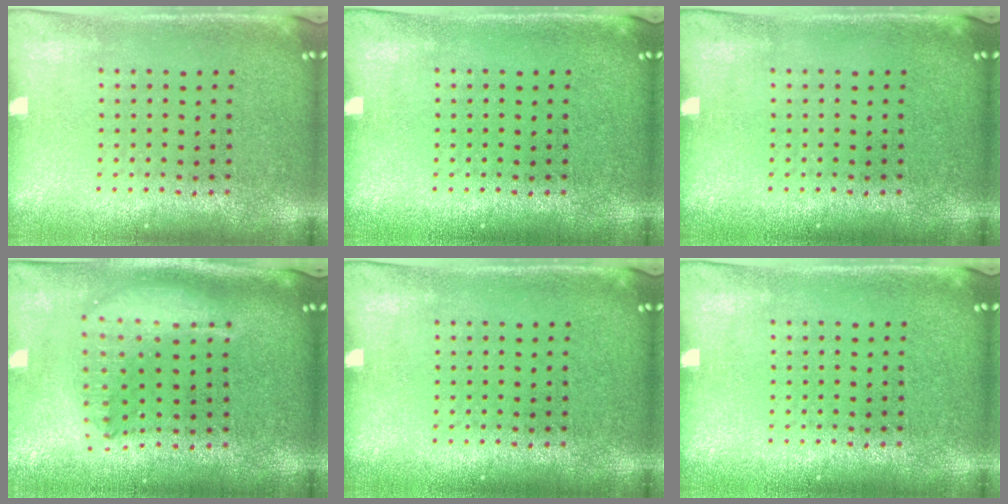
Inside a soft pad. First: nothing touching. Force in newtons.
{"total": 0.0}
{"total": 0.0}
{"total": 2.0, "press": 1.6, "slide": 1.2}
{"total": 0.0}
{"total": 0.0}